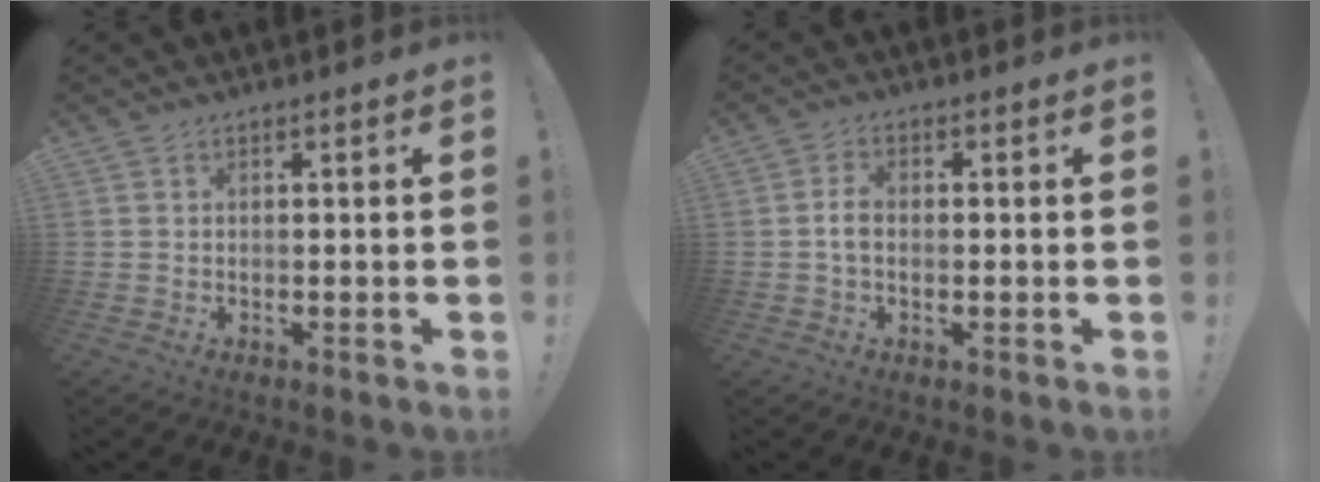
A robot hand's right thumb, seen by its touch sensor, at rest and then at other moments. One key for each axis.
{"total": 3.5, "fx": -0.4, "fy": 2.2, "fz": 2.7, "tx": -0.054, "ty": 0.008, "tz": -0.008}